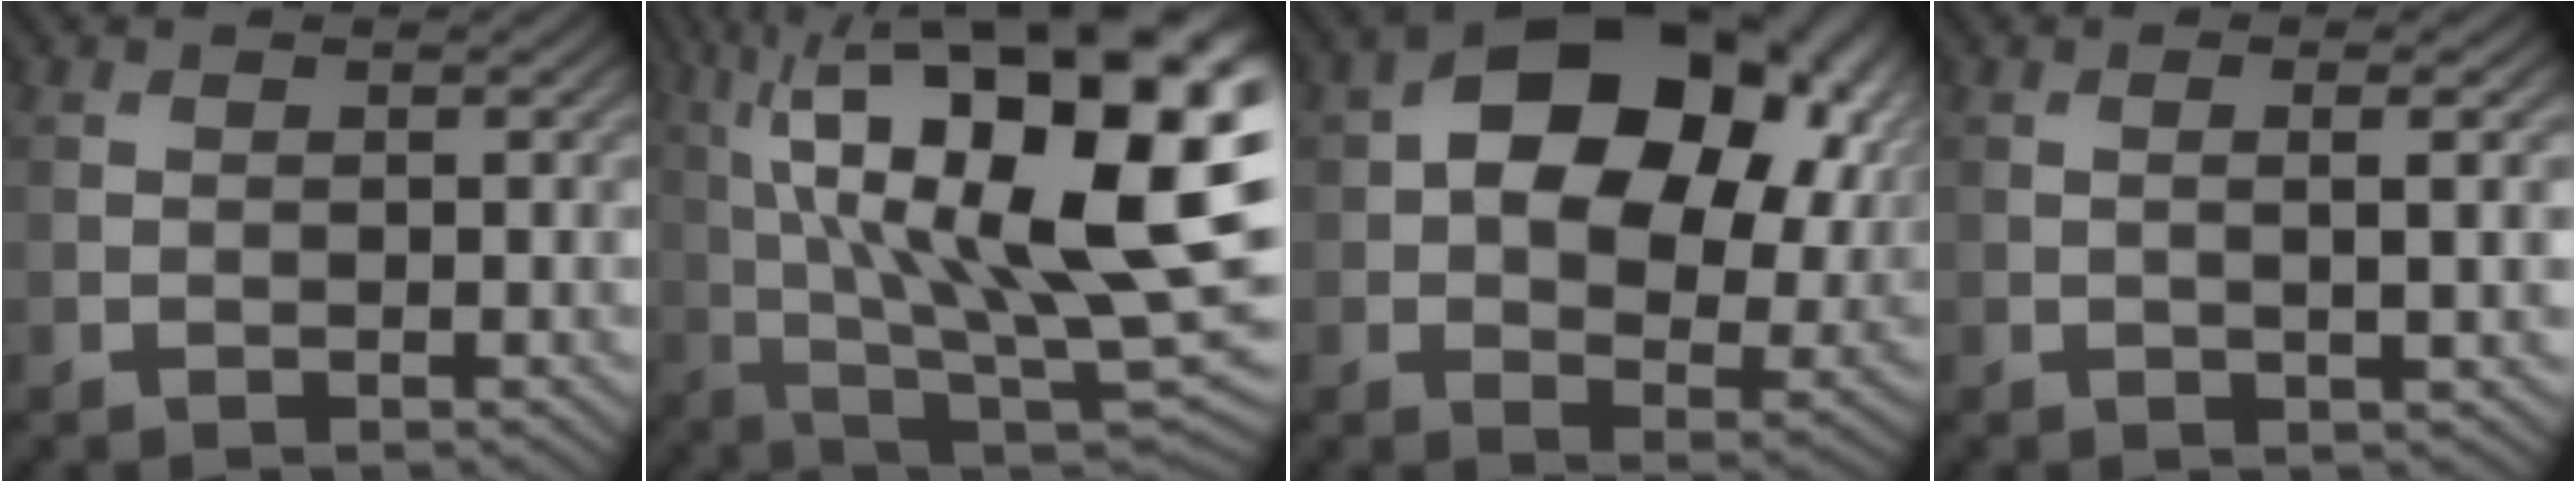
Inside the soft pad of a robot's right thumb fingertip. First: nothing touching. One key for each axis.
{"total": 22.2, "fx": 5.2, "fy": 8.5, "fz": 19.8, "tx": -0.314, "ty": 0.025, "tz": 0.084}
{"total": 17.3, "fx": 5.5, "fy": 11.3, "fz": 11.9, "tx": -0.170, "ty": 0.006, "tz": 0.090}
{"total": 3.9, "fx": 0.3, "fy": 0.8, "fz": 3.8, "tx": -0.057, "ty": 0.010, "tz": 0.002}